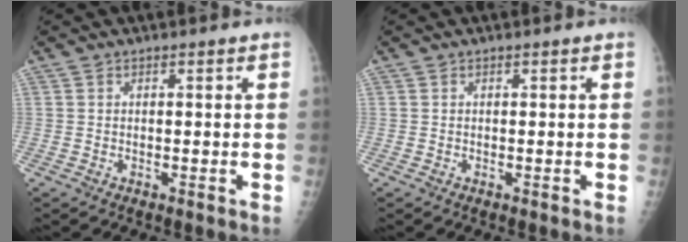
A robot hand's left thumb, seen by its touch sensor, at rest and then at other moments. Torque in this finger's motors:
{"motor_torque": [-0.03, 0.03, -0.02, 0.00, 0.00]}